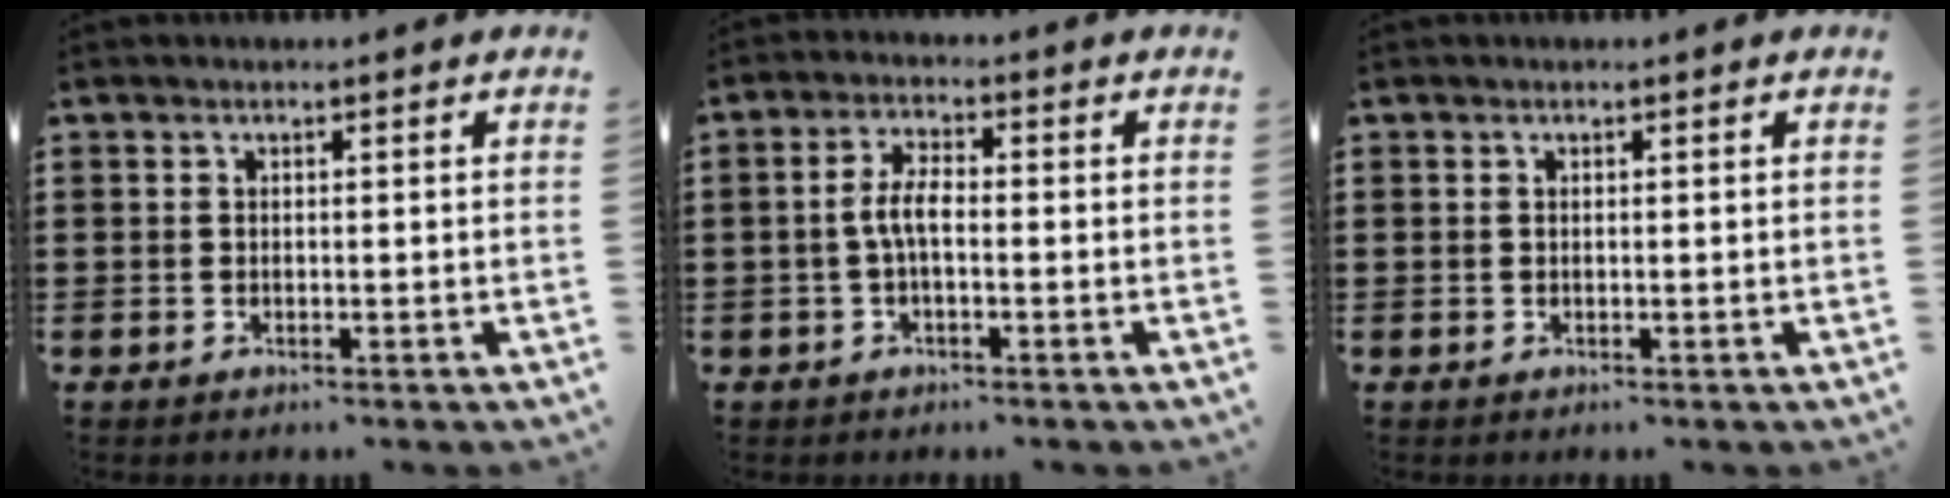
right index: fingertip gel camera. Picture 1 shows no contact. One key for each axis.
{"total": 4.3, "fx": -0.8, "fy": 1.5, "fz": 4.0, "tx": -0.093, "ty": -0.001, "tz": -0.022}
{"total": 0.0}